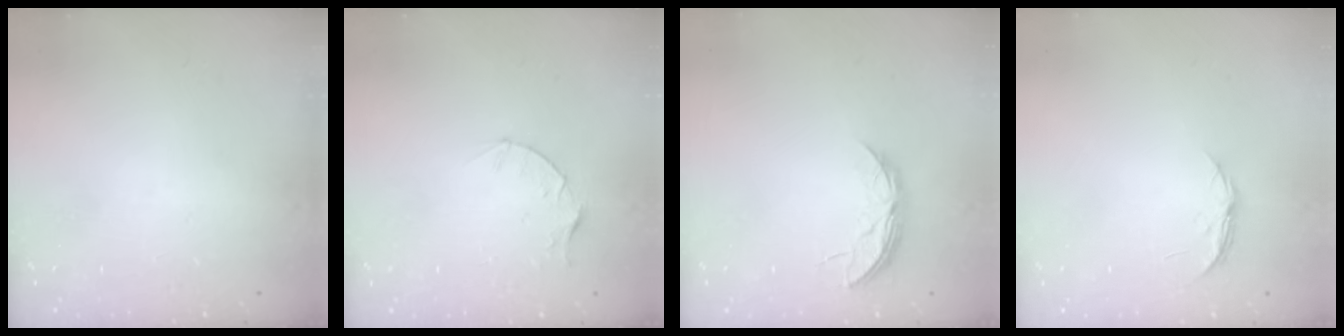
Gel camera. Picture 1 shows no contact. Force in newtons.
{"total": 3.5, "press": 3.5, "slide": 0.4}
{"total": 5.5, "press": 5.5, "slide": 0.5}
{"total": 4.5, "press": 4.5, "slide": 0.5}